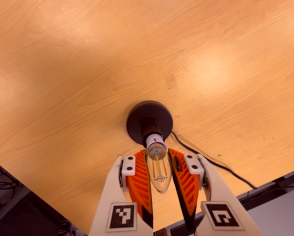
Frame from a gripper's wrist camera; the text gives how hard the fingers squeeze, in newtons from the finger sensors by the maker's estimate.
{"total": 13.4, "left": 13.2, "right": 13.7}